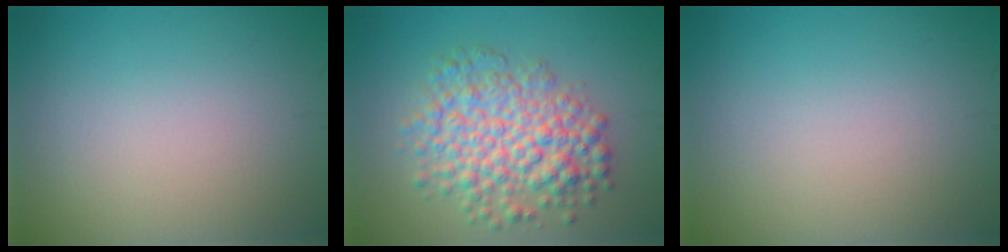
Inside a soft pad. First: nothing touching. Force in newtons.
{"total": 6.7, "press": 6.7, "slide": 0.1}
{"total": 0.0}